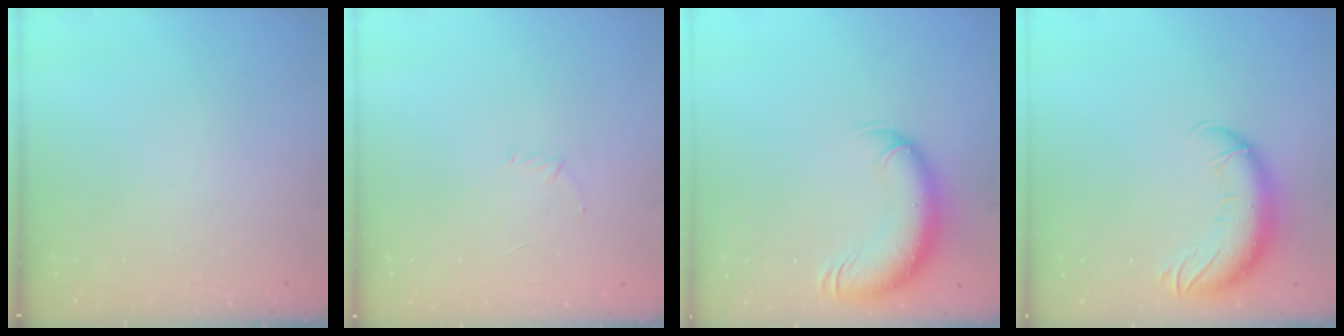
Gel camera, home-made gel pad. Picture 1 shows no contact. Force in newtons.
{"total": 3.7, "press": 3.7, "slide": 0.7}
{"total": 12.3, "press": 11.8, "slide": 3.3}
{"total": 12.2, "press": 11.8, "slide": 2.8}